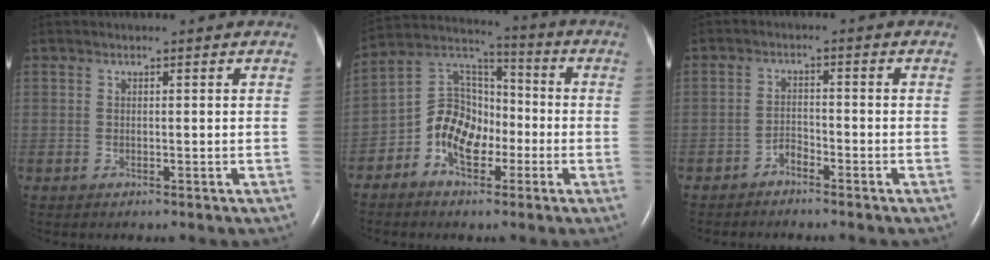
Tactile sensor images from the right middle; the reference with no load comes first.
{"total": 10.0, "force": [-3.8, 6.8, 6.3], "torque": [-0.133, 0.035, -0.071]}
{"total": 1.9, "force": [-1.7, 0.5, 0.6], "torque": [-0.009, 0.001, -0.032]}